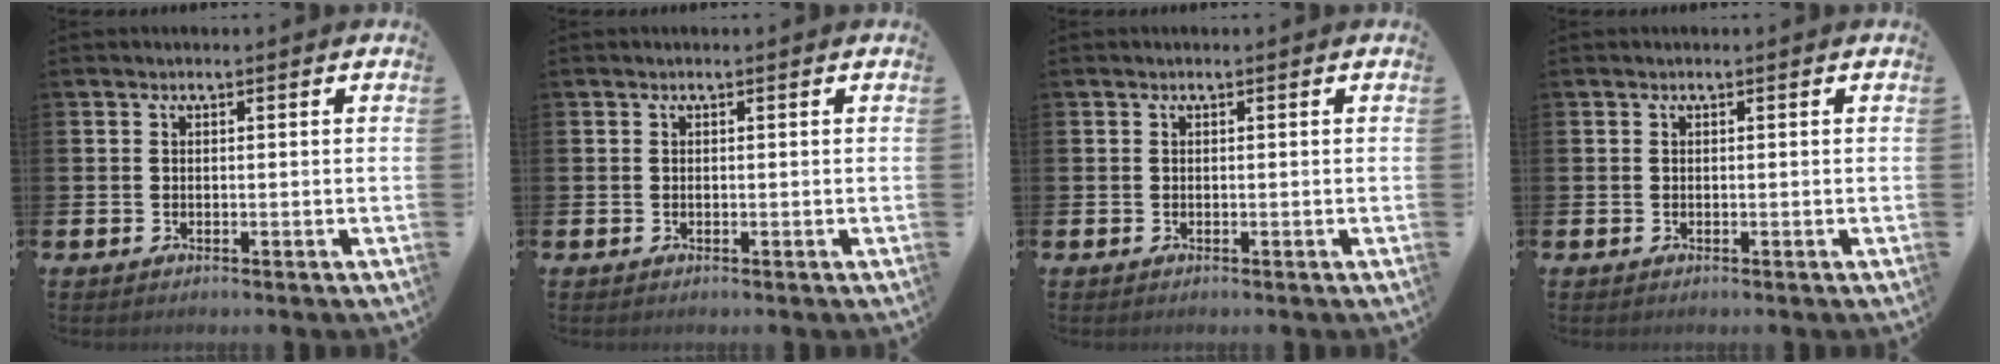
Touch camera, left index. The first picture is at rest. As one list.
[{"total": 0.0}, {"total": 0.0}, {"total": 0.0}]